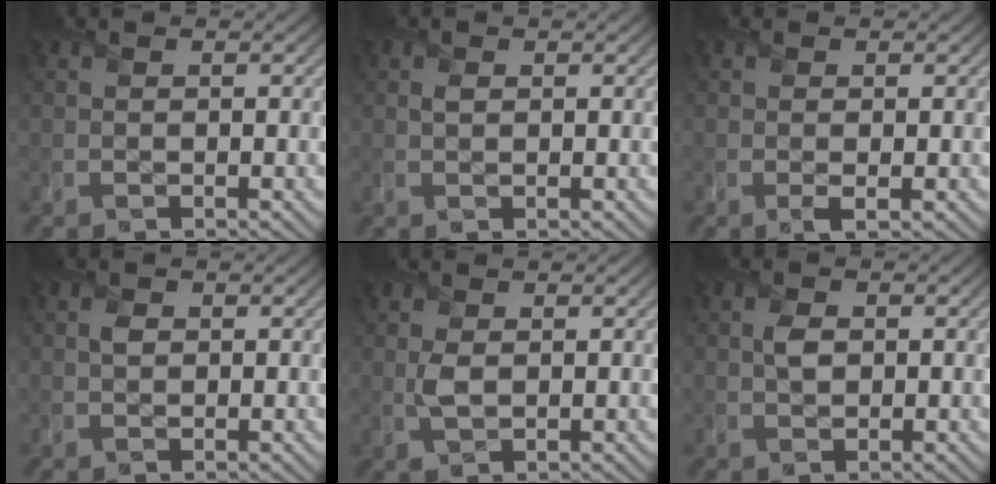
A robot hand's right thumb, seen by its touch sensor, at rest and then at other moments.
{"total": 0.7, "force": [0.5, 0.5, 0.3], "torque": [-0.008, -0.001, 0.009]}
{"total": 0.9, "force": [-0.1, 0.3, 0.9], "torque": [-0.016, -0.005, -0.002]}
{"total": 1.0, "force": [0.3, 0.8, 0.5], "torque": [-0.013, 0.000, 0.005]}
{"total": 1.8, "force": [0.4, 1.2, 1.4], "torque": [-0.035, -0.002, 0.009]}
{"total": 1.8, "force": [0.3, 1.3, 1.2], "torque": [-0.028, 0.000, 0.004]}